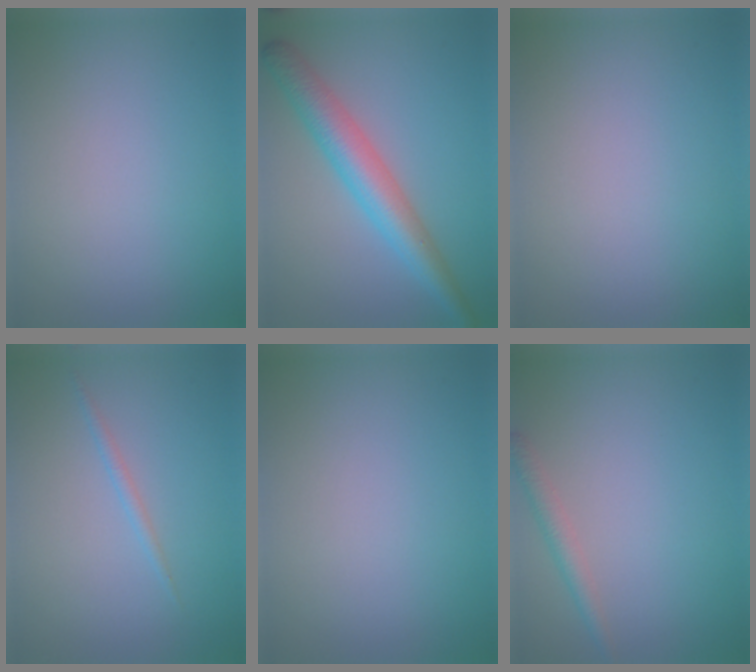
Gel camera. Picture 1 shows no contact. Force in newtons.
{"total": 5.4, "press": 5.4, "slide": 0.1}
{"total": 0.0}
{"total": 0.9, "press": 0.9, "slide": 0.1}
{"total": 0.0}
{"total": 1.8, "press": 1.8, "slide": 0.1}